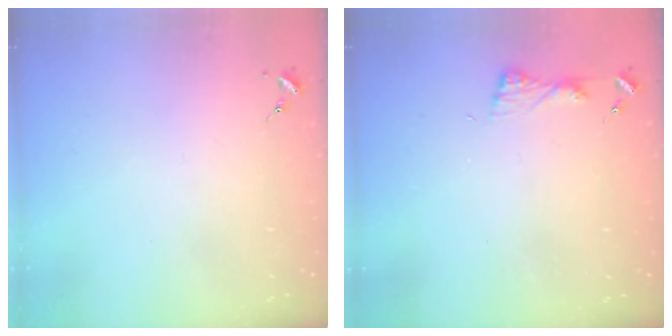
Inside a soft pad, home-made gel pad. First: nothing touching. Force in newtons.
{"total": 5.0, "press": 4.9, "slide": 0.6}